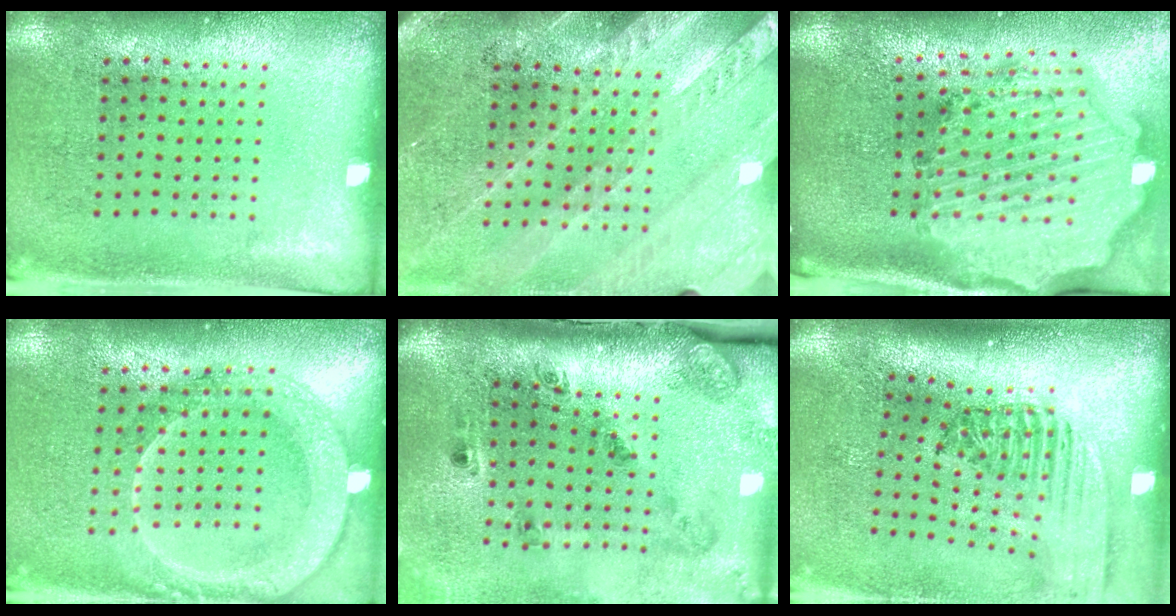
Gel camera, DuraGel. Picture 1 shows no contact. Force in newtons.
{"total": 3.0, "press": 2.6, "slide": 1.4}
{"total": 4.1, "press": 3.3, "slide": 2.5}
{"total": 2.0, "press": 1.8, "slide": 0.7}
{"total": 2.5, "press": 1.7, "slide": 1.8}
{"total": 2.3, "press": 1.6, "slide": 1.7}